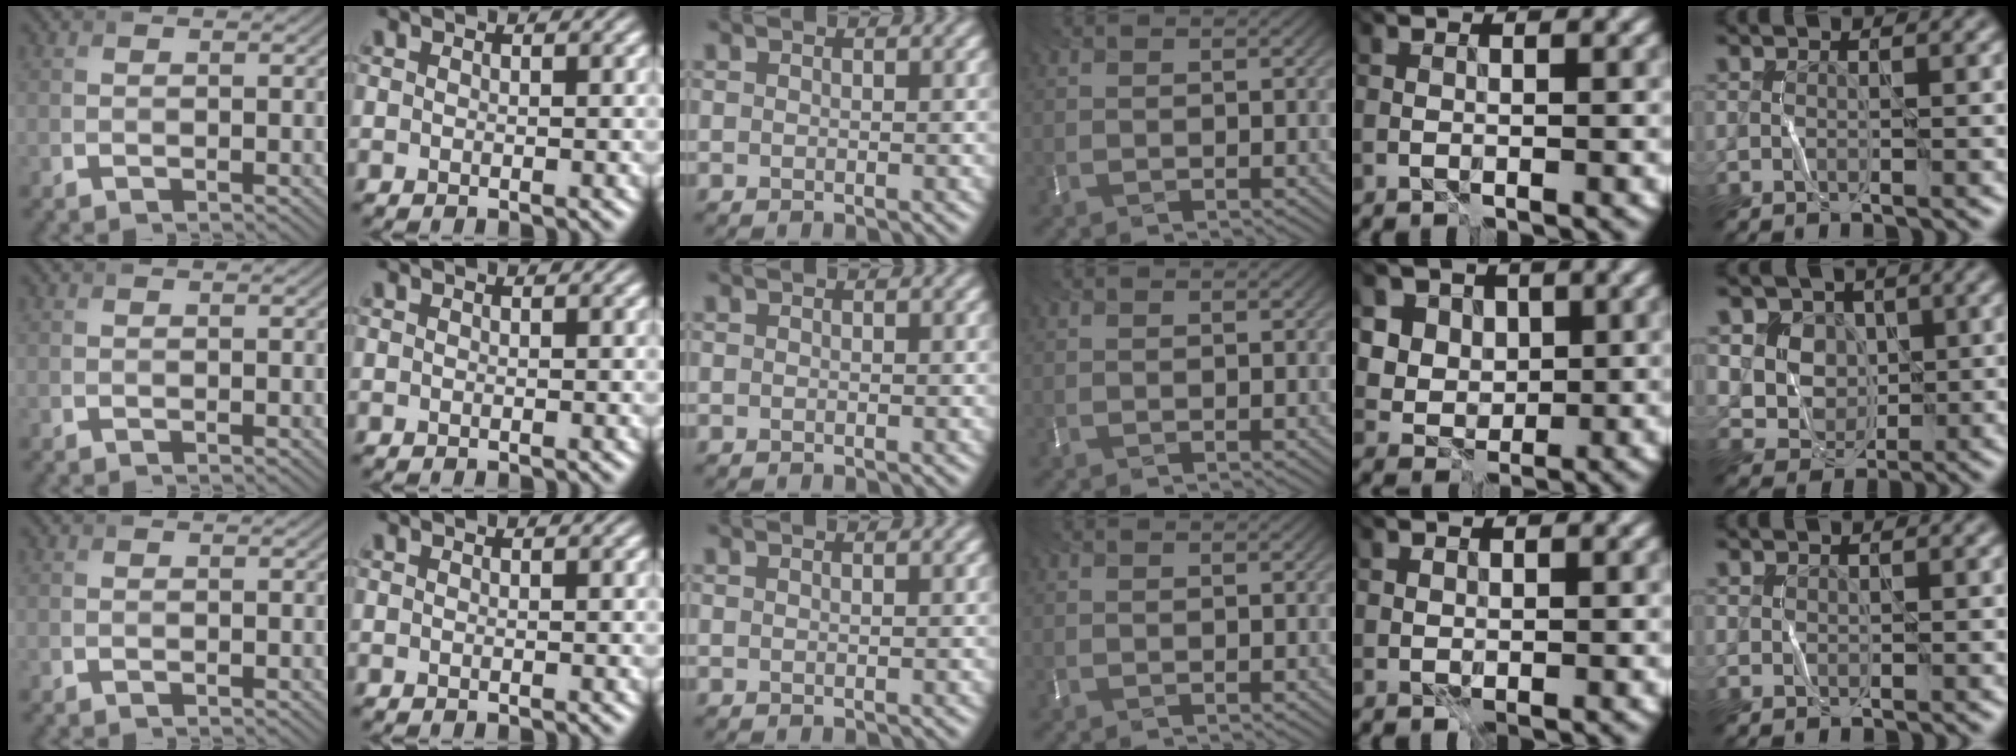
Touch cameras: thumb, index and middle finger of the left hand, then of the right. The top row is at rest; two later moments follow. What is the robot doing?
{"motion": "fold", "object": "bubble wrap"}